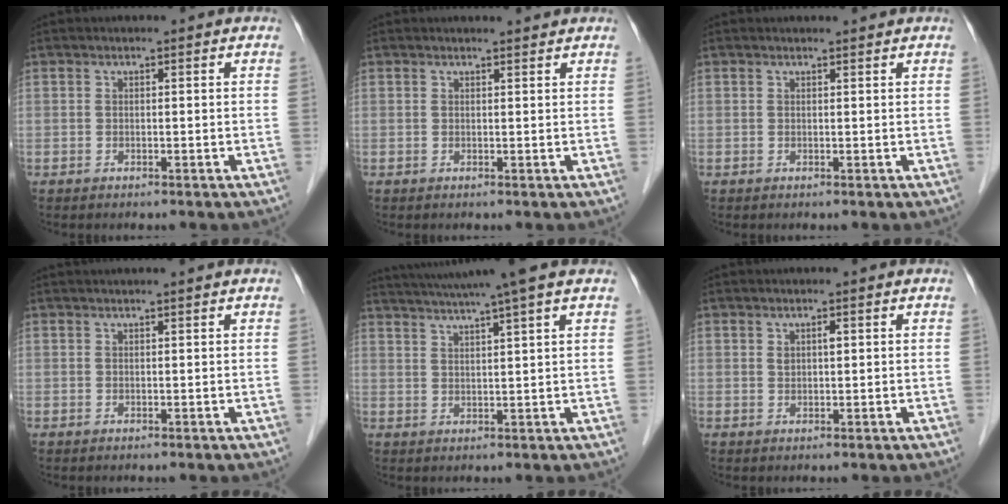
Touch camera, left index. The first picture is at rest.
{"total": 1.4, "force": [1.3, -0.1, 0.1], "torque": [-0.008, 0.000, 0.019]}
{"total": 0.9, "force": [0.8, -0.1, 0.1], "torque": [-0.007, 0.000, 0.013]}
{"total": 1.7, "force": [1.4, -0.4, 0.8], "torque": [-0.007, 0.018, 0.030]}
{"total": 11.3, "force": [9.3, -1.8, 6.1], "torque": [-0.106, 0.012, 0.129]}
{"total": 1.3, "force": [0.5, 0.6, 1.1], "torque": [-0.020, 0.003, 0.010]}